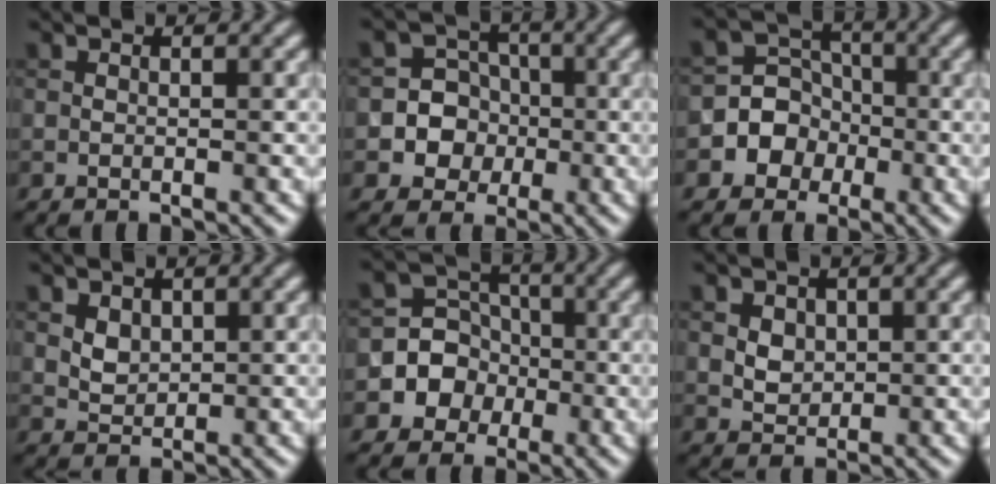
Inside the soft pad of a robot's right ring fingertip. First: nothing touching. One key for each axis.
{"total": 7.2, "fx": -1.4, "fy": 6.9, "fz": 1.3, "tx": -0.016, "ty": 0.024, "tz": -0.047}
{"total": 6.8, "fx": -2.5, "fy": 6.3, "fz": 1.1, "tx": -0.004, "ty": 0.016, "tz": -0.068}
{"total": 1.7, "fx": 0.7, "fy": 1.3, "fz": 0.9, "tx": -0.020, "ty": -0.002, "tz": 0.014}
{"total": 7.6, "fx": -2.5, "fy": 7.1, "fz": 1.2, "tx": -0.007, "ty": 0.016, "tz": -0.067}
{"total": 2.5, "fx": 0.9, "fy": 1.9, "fz": 1.4, "tx": -0.032, "ty": 0.006, "tz": 0.021}